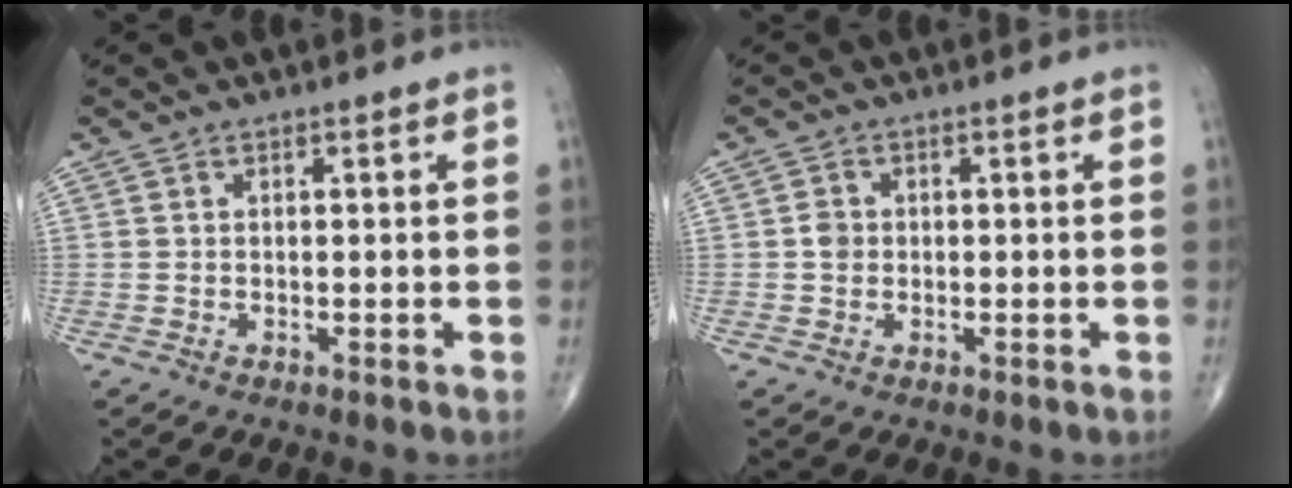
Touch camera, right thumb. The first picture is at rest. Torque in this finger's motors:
{"motor_torque": [0.37, 0.63, 0.37, -0.11, 0.00]}